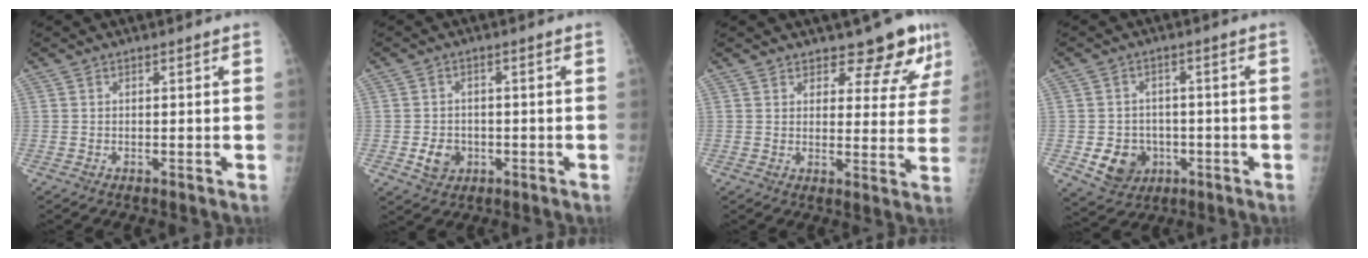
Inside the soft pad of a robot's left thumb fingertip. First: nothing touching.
{"total": 4.5, "force": [-1.2, 3.7, 2.2], "torque": [-0.024, 0.005, -0.015]}
{"total": 9.1, "force": [7.4, 3.6, 3.9], "torque": [-0.016, -0.050, 0.085]}
{"total": 7.8, "force": [-2.1, 6.8, 3.3], "torque": [-0.027, 0.010, -0.022]}